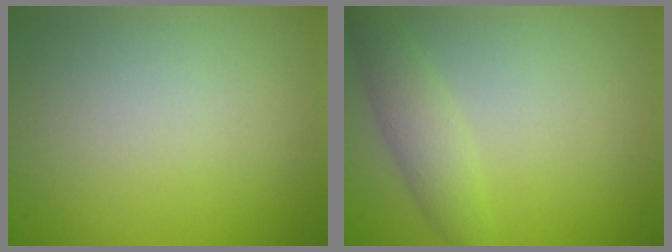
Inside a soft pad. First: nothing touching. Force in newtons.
{"total": 2.9, "press": 2.9, "slide": 0.2}